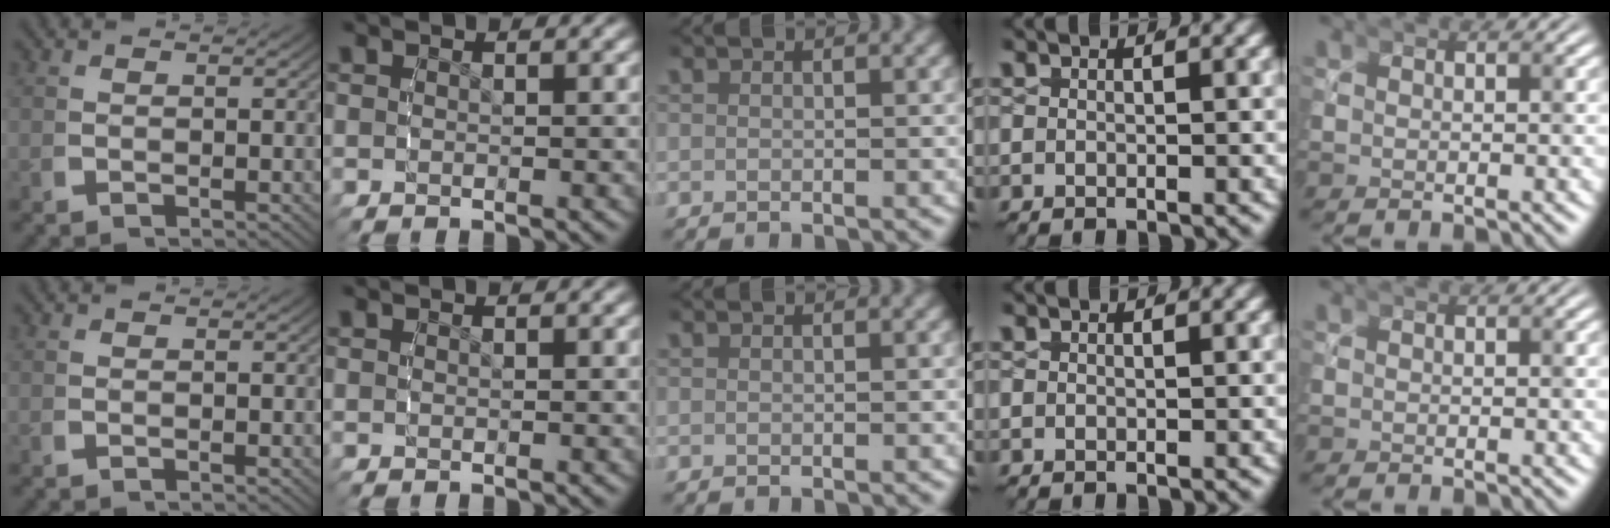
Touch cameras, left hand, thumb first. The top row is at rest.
{}